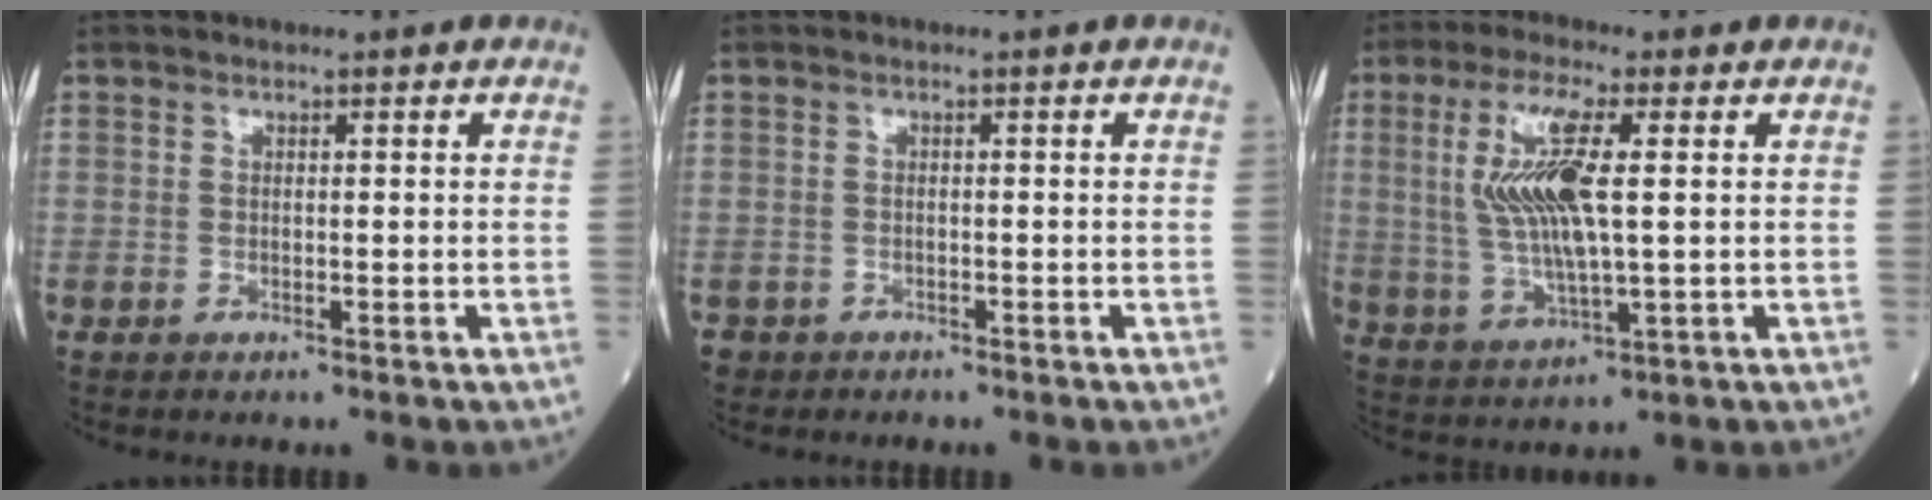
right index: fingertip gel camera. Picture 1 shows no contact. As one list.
[{"total": 1.5, "force": [-1.2, 1.0, -0.1], "torque": [-0.009, 0.001, -0.020]}, {"total": 11.1, "force": [2.1, 1.9, 10.7], "torque": [-0.230, 0.002, 0.042]}]